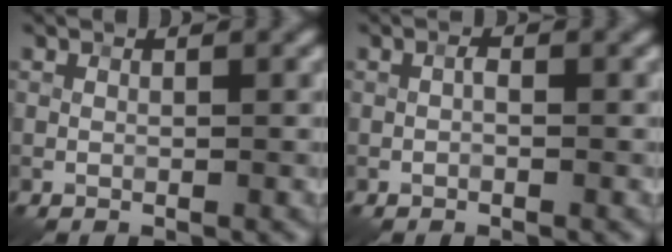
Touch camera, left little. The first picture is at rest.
{"total": 0.6, "force": [-0.2, 0.3, 0.5], "torque": [-0.008, 0.002, -0.005]}